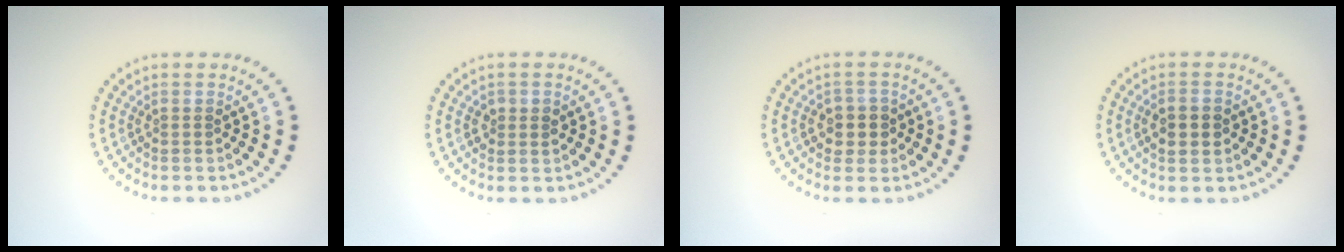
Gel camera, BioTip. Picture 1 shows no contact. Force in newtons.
{"total": 1.5, "press": 1.5, "slide": 0.2}
{"total": 2.4, "press": 2.3, "slide": 0.8}
{"total": 2.4, "press": 2.4, "slide": 0.0}